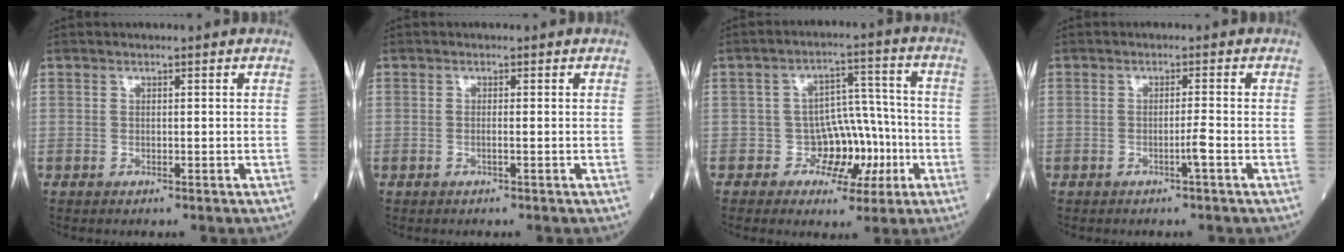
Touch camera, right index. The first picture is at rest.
{"total": 0.6, "force": [-0.2, -0.2, 0.5], "torque": [-0.010, 0.002, -0.001]}
{"total": 7.1, "force": [-2.3, 5.6, 3.8], "torque": [-0.032, 0.028, -0.026]}
{"total": 1.6, "force": [-0.8, -0.4, 1.4], "torque": [-0.024, 0.000, -0.013]}